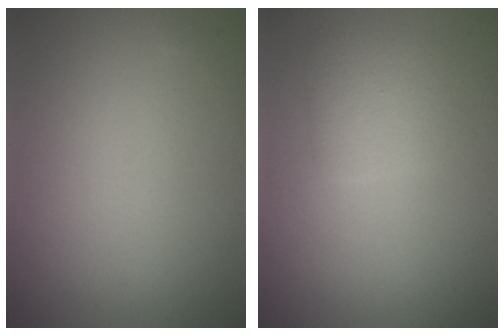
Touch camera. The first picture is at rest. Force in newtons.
{"total": 2.3, "press": 2.3, "slide": 0.1}